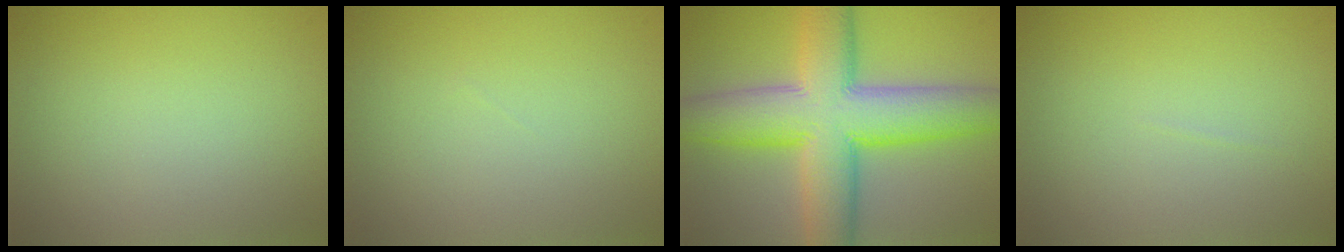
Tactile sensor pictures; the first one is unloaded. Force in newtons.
{"total": 0.0}
{"total": 11.8, "press": 11.8, "slide": 0.3}
{"total": 0.0}